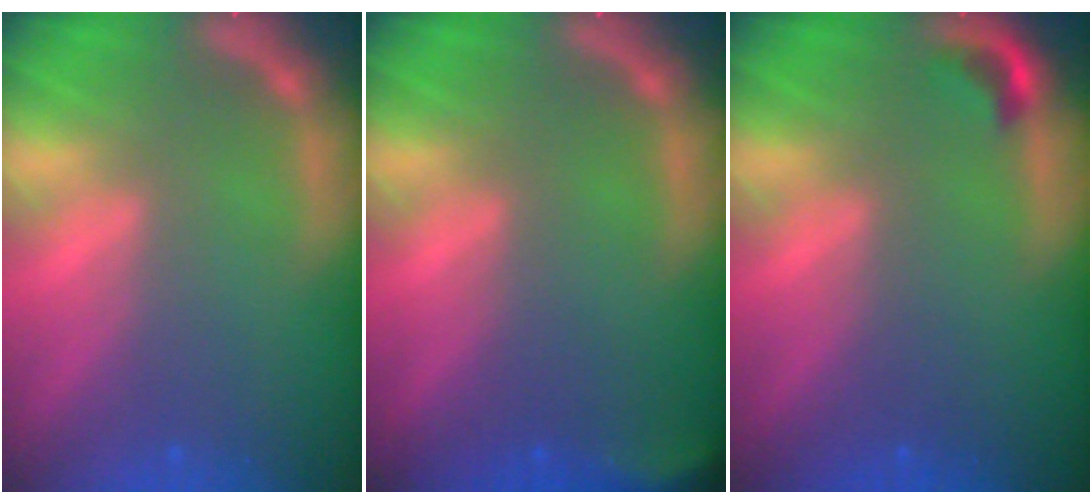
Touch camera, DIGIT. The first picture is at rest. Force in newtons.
{"total": 2.9}
{"total": 1.4}